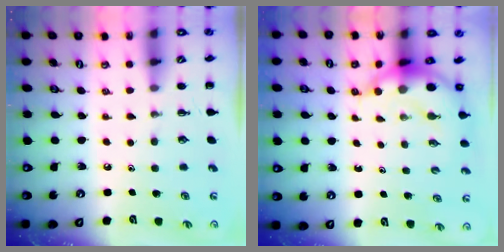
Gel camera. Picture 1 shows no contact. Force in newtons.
{"total": 5.7, "press": 5.5, "slide": 1.5}